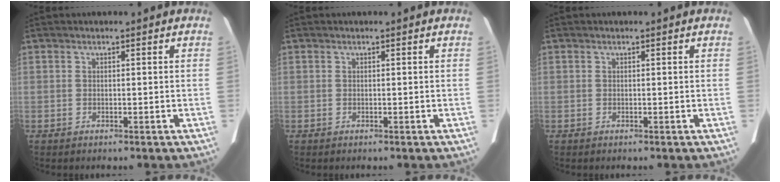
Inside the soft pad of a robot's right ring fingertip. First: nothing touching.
{"total": 0.0}
{"total": 0.0}